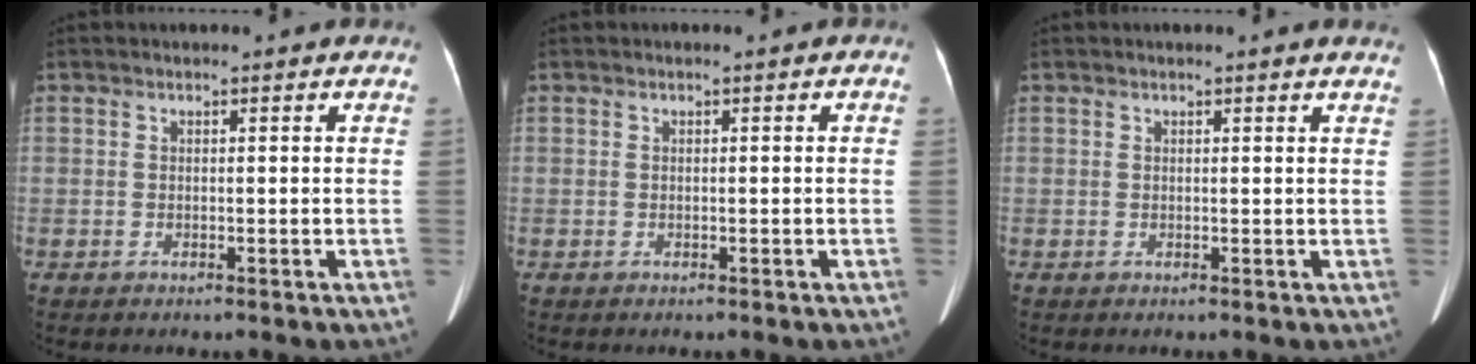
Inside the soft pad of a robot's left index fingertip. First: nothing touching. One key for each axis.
{"total": 0.0}
{"total": 3.8, "fx": 3.6, "fy": 0.2, "fz": 1.2, "tx": -0.015, "ty": 0.009, "tz": 0.027}